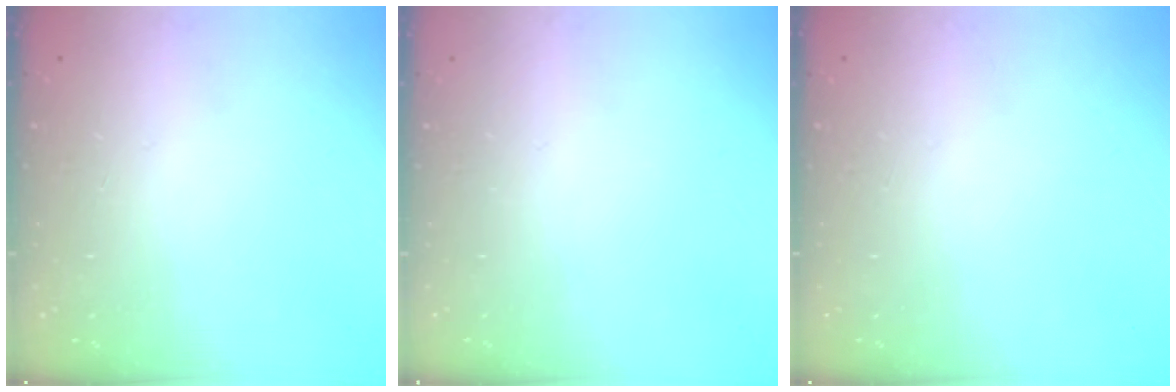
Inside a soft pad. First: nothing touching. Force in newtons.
{"total": 0.0}
{"total": 0.0}